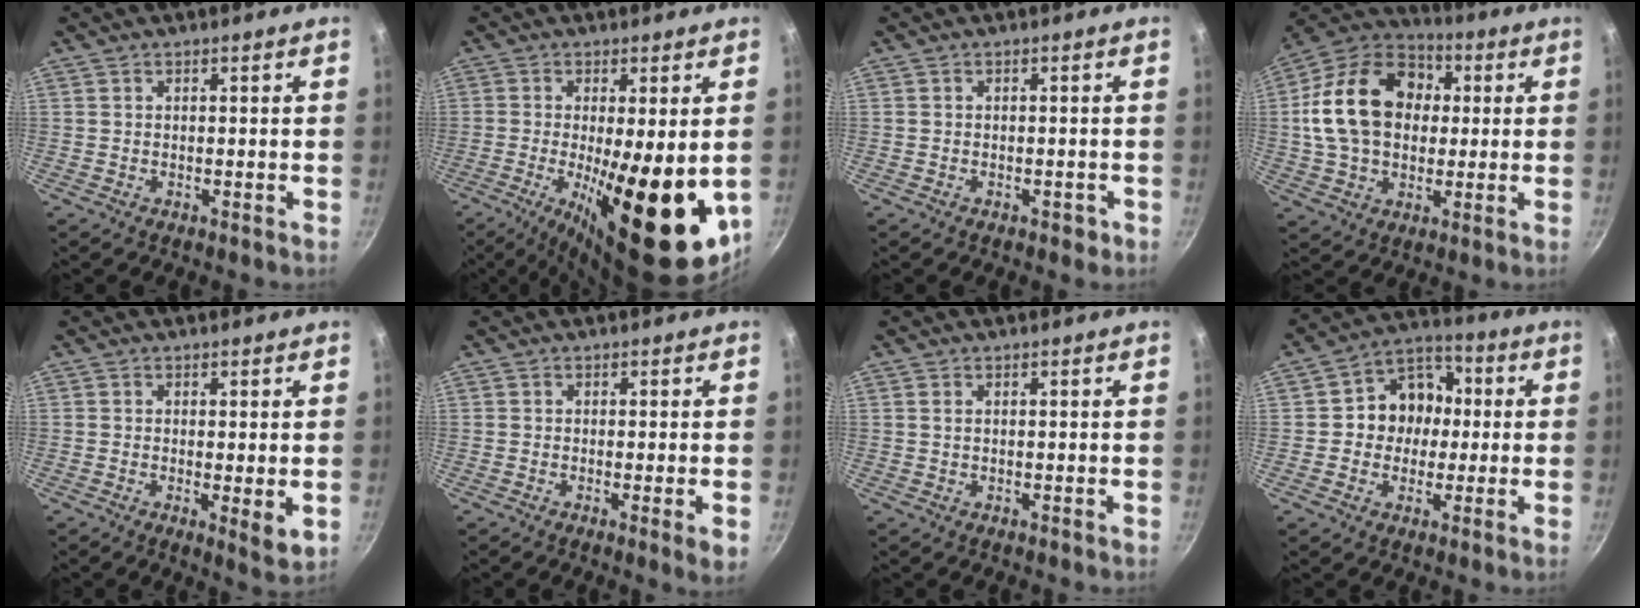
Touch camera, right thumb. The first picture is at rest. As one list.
[{"total": 21.7, "force": [-3.7, 7.5, 20.0], "torque": [-0.280, -0.028, -0.039]}, {"total": 1.2, "force": [-0.6, 0.7, 0.8], "torque": [-0.010, 0.002, -0.009]}, {"total": 20.7, "force": [2.6, 15.1, 13.9], "torque": [-0.220, 0.030, 0.035]}, {"total": 4.2, "force": [-0.2, 1.2, 4.0], "torque": [-0.062, -0.017, -0.002]}, {"total": 3.2, "force": [-0.7, 0.3, 3.1], "torque": [-0.050, -0.012, -0.012]}, {"total": 0.7, "force": [0.3, 0.4, 0.5], "torque": [-0.011, 0.001, 0.004]}, {"total": 11.0, "force": [0.2, 9.6, 5.3], "torque": [-0.033, 0.025, -0.017]}]